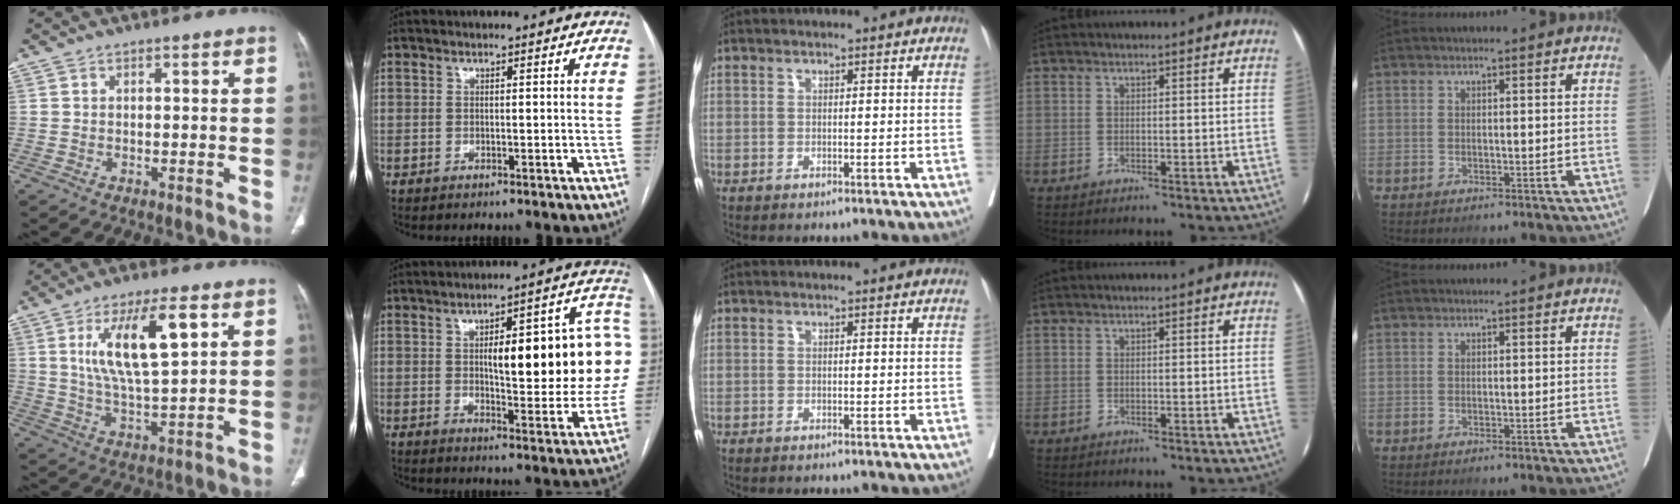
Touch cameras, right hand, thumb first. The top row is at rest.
{"thumb": {"total": 14.2, "force": [4.8, 4.4, 12.6], "torque": [-0.226, -0.011, 0.094]}, "index": {"total": 20.2, "force": [1.8, 5.4, 19.4], "torque": [-0.216, 0.040, 0.031]}}